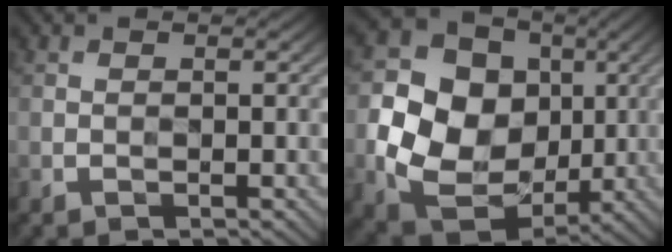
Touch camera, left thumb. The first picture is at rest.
{"total": 15.0, "force": [0.0, 13.0, 7.7], "torque": [-0.183, -0.008, 0.012]}